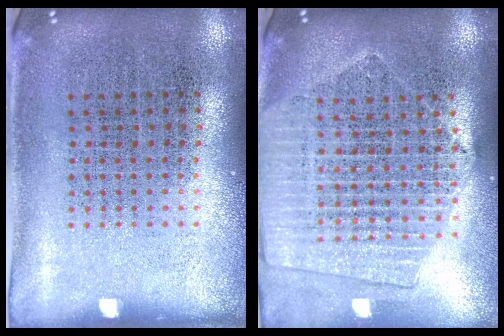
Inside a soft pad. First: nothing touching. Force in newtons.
{"total": 2.0, "press": 1.9, "slide": 0.8}